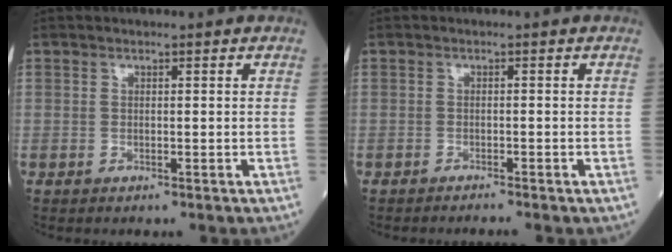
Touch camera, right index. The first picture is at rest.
{"total": 1.7, "force": [-1.6, -0.1, 0.6], "torque": [-0.012, -0.002, -0.020]}